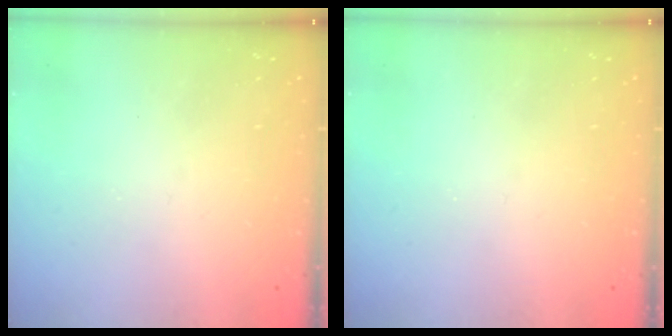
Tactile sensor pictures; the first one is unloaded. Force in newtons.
{"total": 0.0}